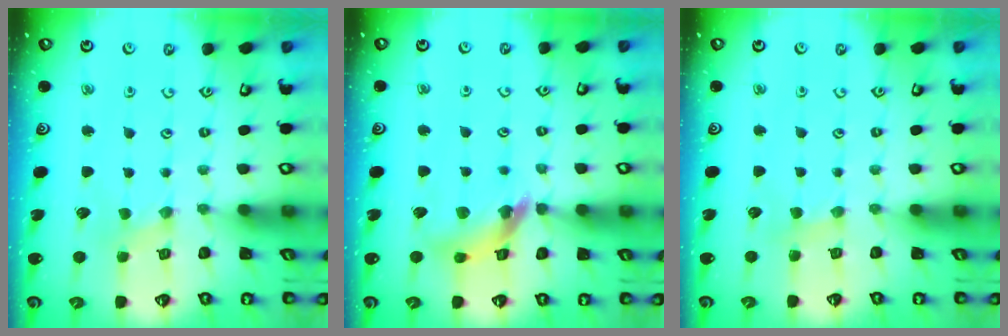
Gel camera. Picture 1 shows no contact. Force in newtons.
{"total": 12.4, "press": 12.3, "slide": 1.5}
{"total": 2.2, "press": 2.2, "slide": 0.4}